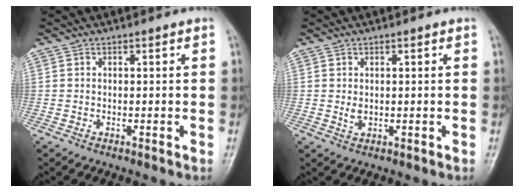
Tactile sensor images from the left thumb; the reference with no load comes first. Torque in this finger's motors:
{"motor_torque": [-0.08, 0.03, -0.07, -0.04, 0.00]}